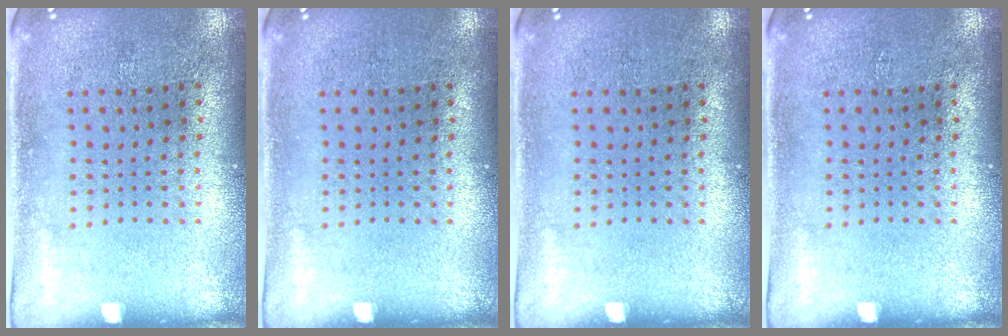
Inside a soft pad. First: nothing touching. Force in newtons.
{"total": 0.0}
{"total": 0.0}
{"total": 0.0}